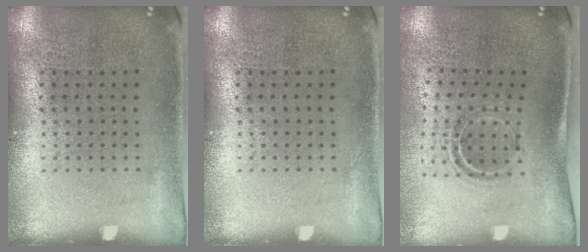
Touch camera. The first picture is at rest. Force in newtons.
{"total": 0.0}
{"total": 1.1, "press": 1.0, "slide": 0.4}